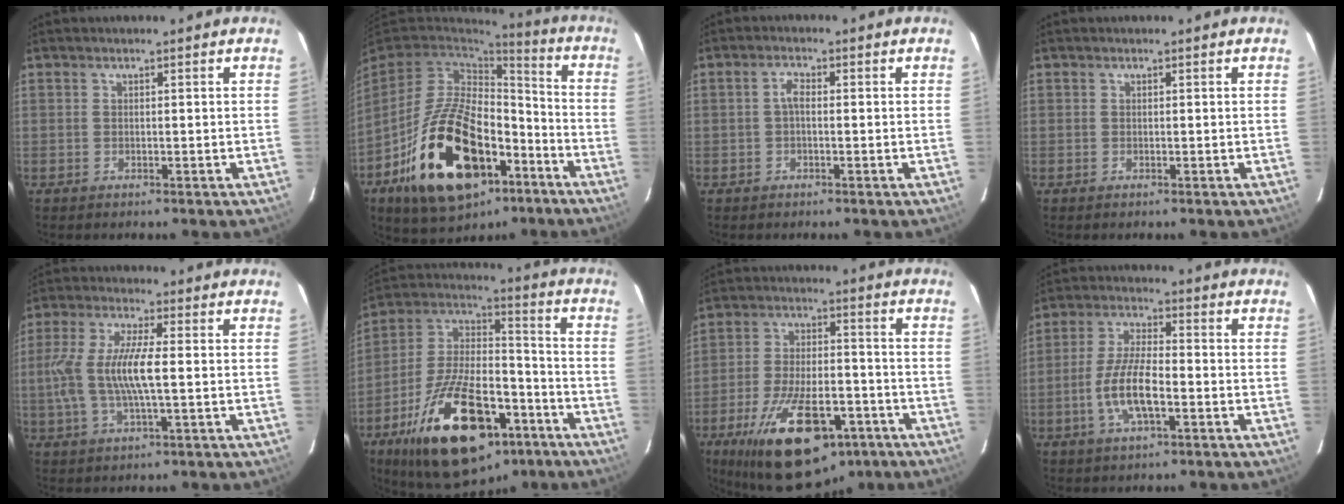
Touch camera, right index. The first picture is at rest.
{"total": 25.2, "force": [-11.5, 13.4, 17.9], "torque": [-0.343, 0.004, -0.173]}
{"total": 1.9, "force": [-0.2, 0.8, 1.6], "torque": [-0.034, 0.010, -0.006]}
{"total": 0.0}
{"total": 11.2, "force": [-0.5, 2.7, 10.8], "torque": [-0.223, 0.002, -0.010]}
{"total": 27.7, "force": [-14.6, 13.2, 19.4], "torque": [-0.362, 0.004, -0.226]}
{"total": 22.1, "force": [-12.7, 10.0, 15.1], "torque": [-0.284, -0.016, -0.190]}
{"total": 9.4, "force": [-3.2, 3.0, 8.3], "torque": [-0.171, -0.001, -0.060]}